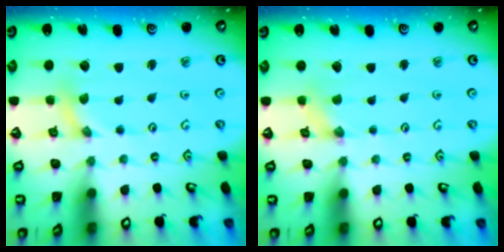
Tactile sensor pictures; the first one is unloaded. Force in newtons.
{"total": 0.0}